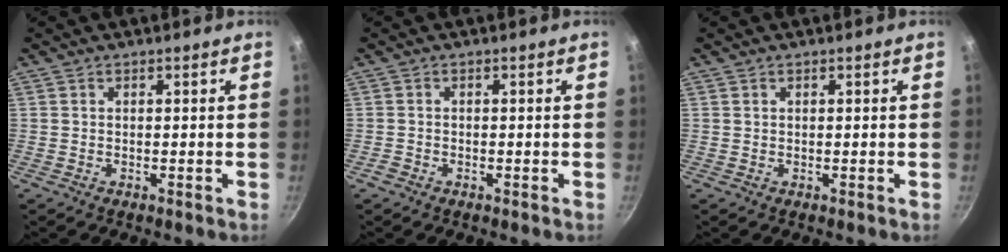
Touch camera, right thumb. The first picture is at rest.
{"total": 1.2, "force": [-0.9, 0.6, 0.4], "torque": [-0.018, 0.009, -0.020]}
{"total": 0.0}